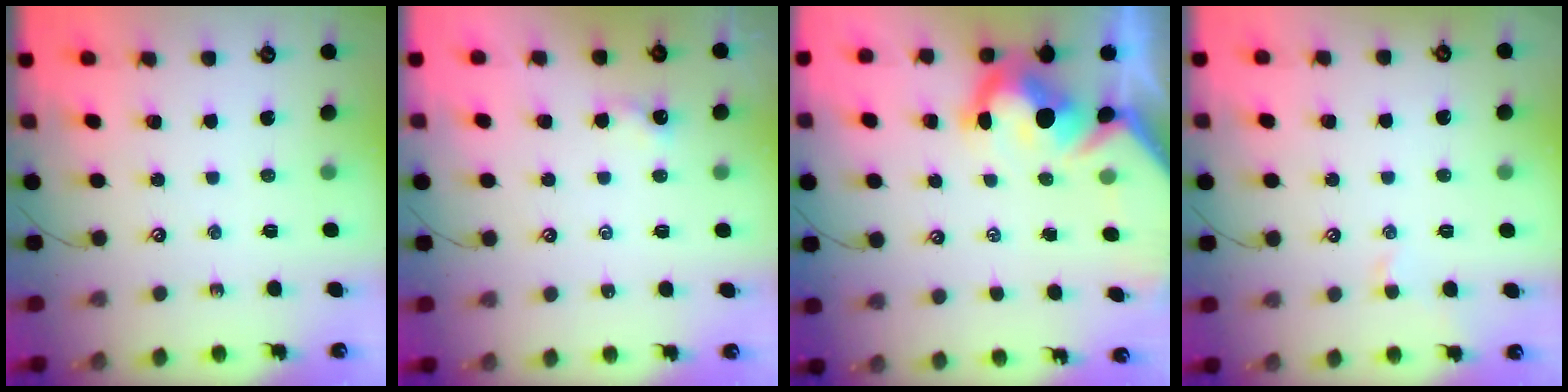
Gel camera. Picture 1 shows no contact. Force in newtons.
{"total": 0.7, "press": 0.7, "slide": 0.2}
{"total": 11.7, "press": 11.6, "slide": 1.7}
{"total": 1.3, "press": 1.2, "slide": 0.4}